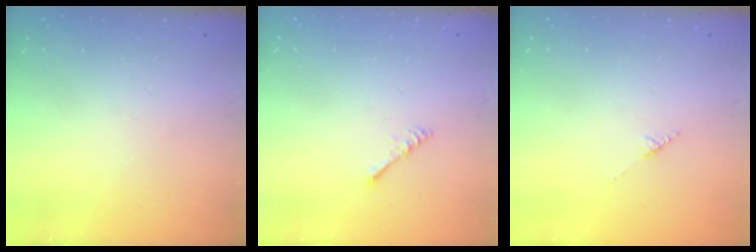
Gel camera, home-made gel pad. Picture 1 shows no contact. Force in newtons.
{"total": 1.6, "press": 1.6, "slide": 0.4}
{"total": 2.8, "press": 2.8, "slide": 0.4}